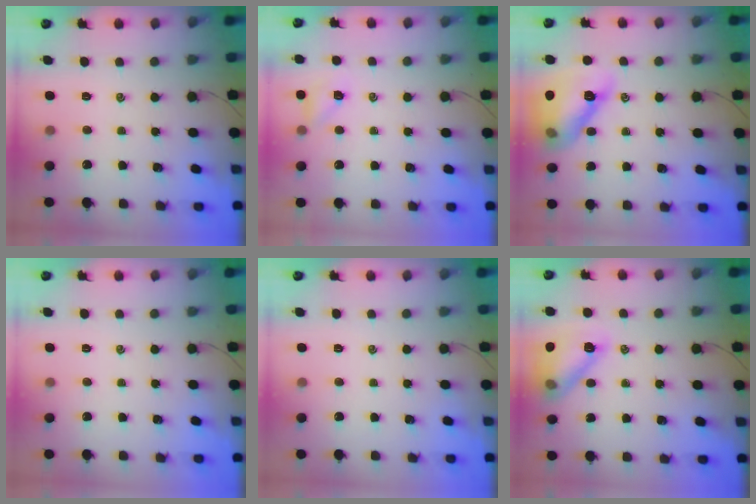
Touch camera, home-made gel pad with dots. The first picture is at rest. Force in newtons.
{"total": 5.1, "press": 4.9, "slide": 1.3}
{"total": 14.3, "press": 14.0, "slide": 2.8}
{"total": 0.0}
{"total": 0.0}
{"total": 13.2, "press": 13.1, "slide": 1.1}